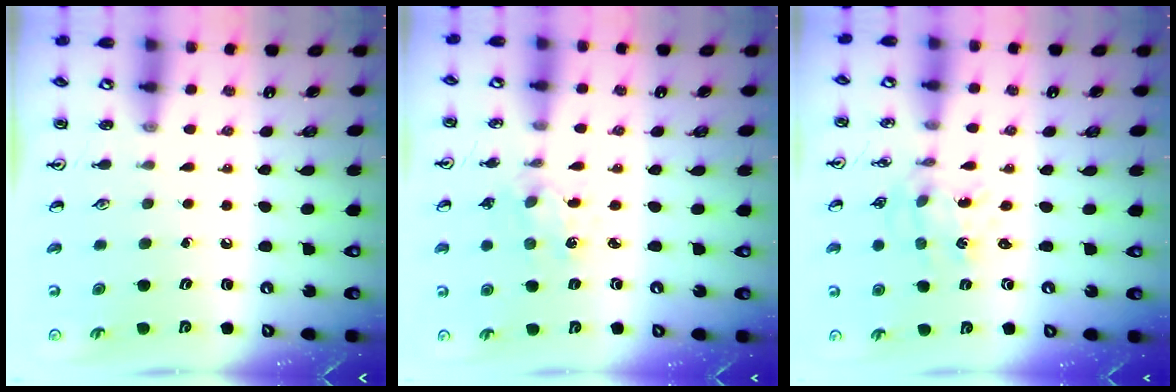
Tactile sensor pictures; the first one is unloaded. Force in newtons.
{"total": 1.8, "press": 1.8, "slide": 0.4}
{"total": 0.9, "press": 0.9, "slide": 0.1}